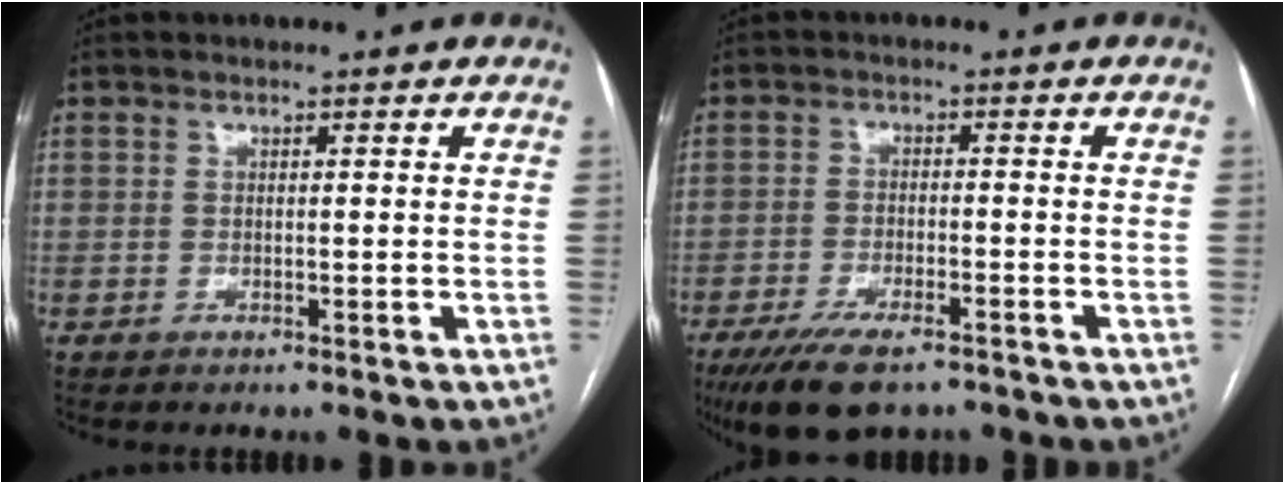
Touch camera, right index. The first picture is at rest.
{"total": 9.4, "force": [-6.8, 3.0, 5.8], "torque": [-0.099, -0.015, -0.113]}